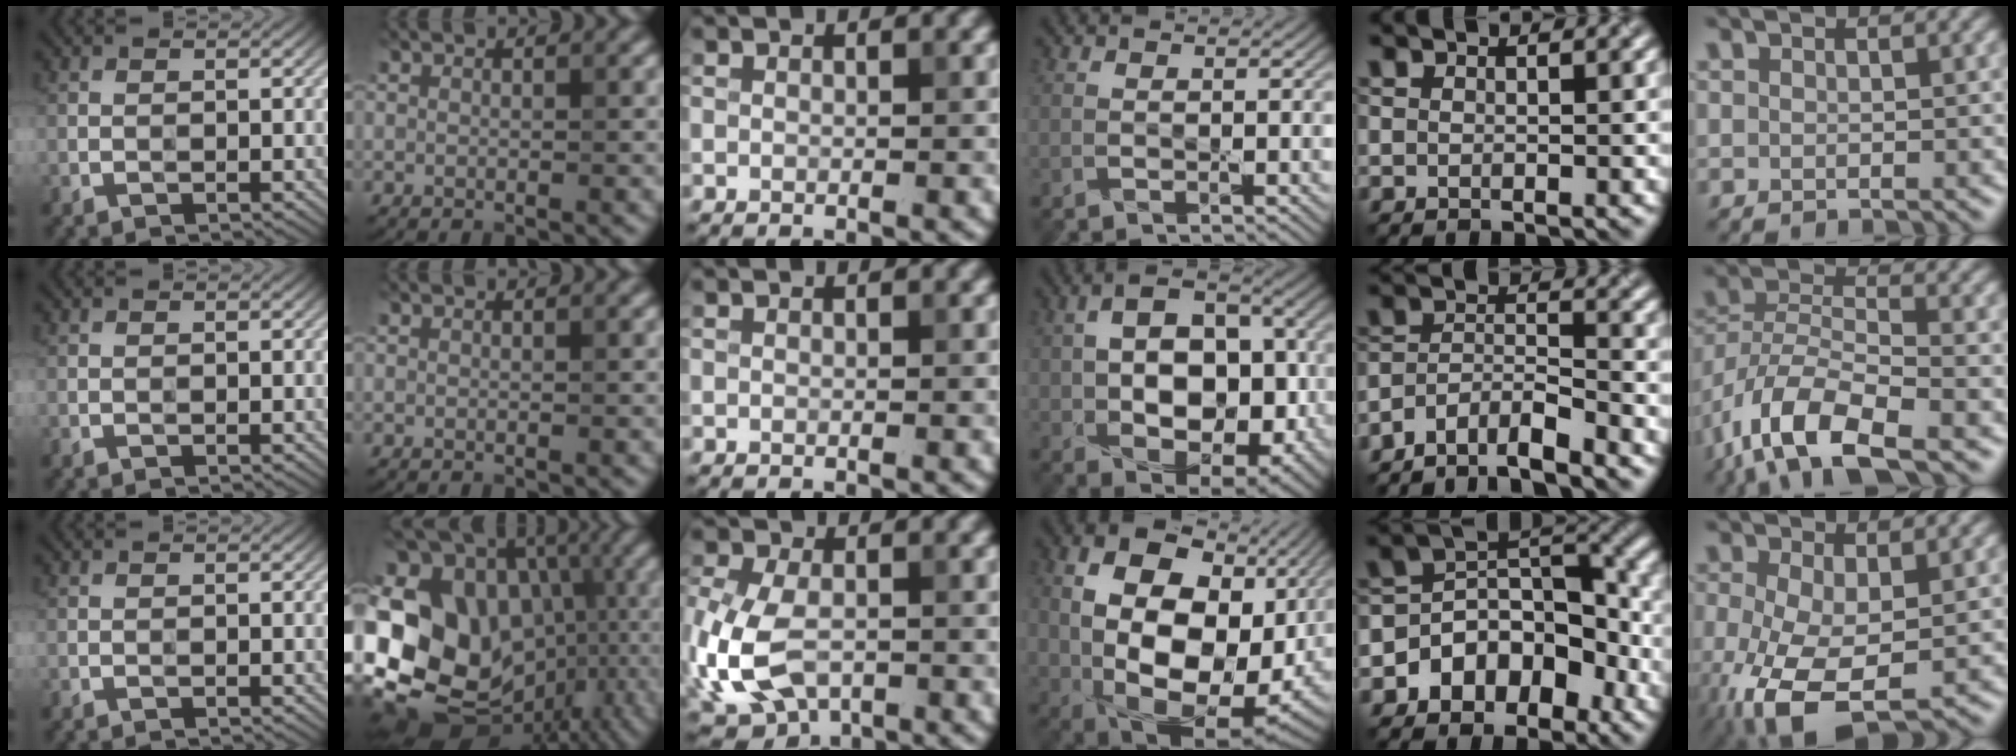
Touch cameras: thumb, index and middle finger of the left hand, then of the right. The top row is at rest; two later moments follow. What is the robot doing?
{"motion": "wipe", "object": "mirror"}